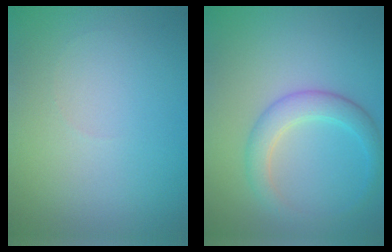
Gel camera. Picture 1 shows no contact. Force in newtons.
{"total": 3.3, "press": 3.3, "slide": 0.1}